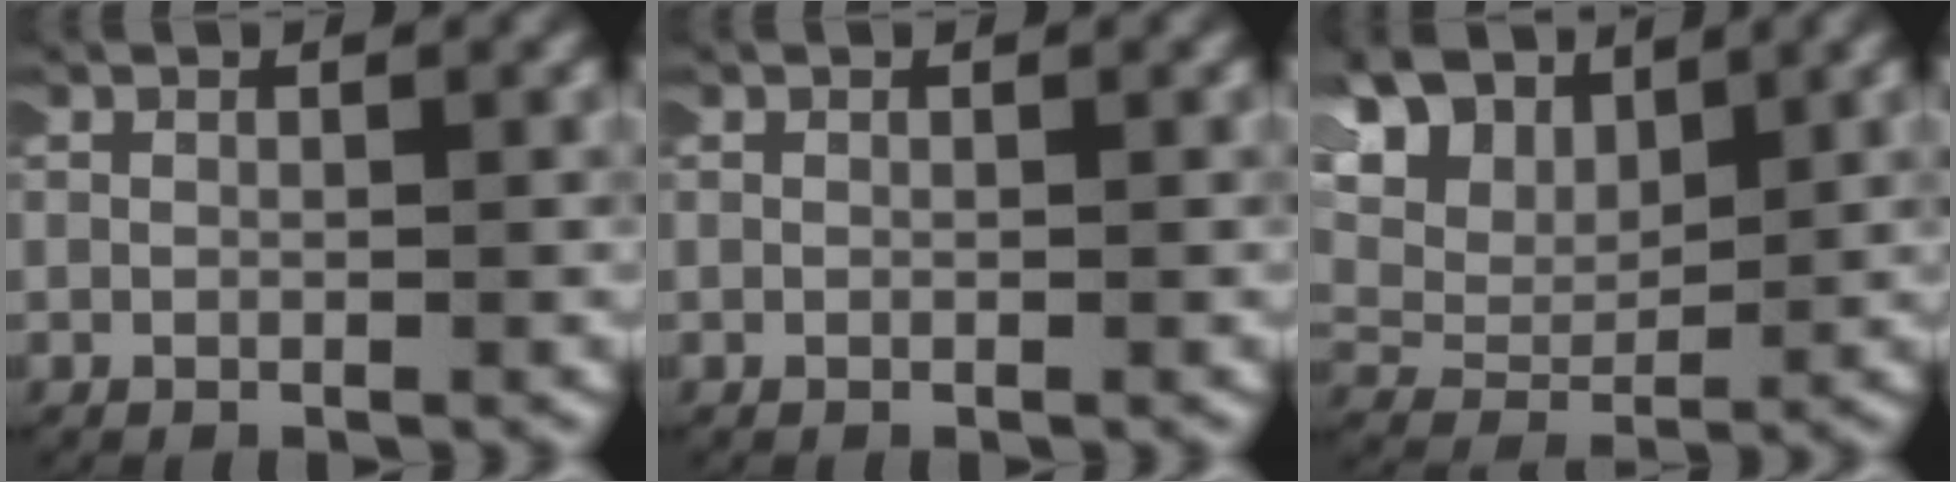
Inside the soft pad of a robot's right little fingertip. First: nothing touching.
{"total": 0.0}
{"total": 10.8, "force": [4.3, 7.7, 6.3], "torque": [-0.139, 0.007, 0.064]}